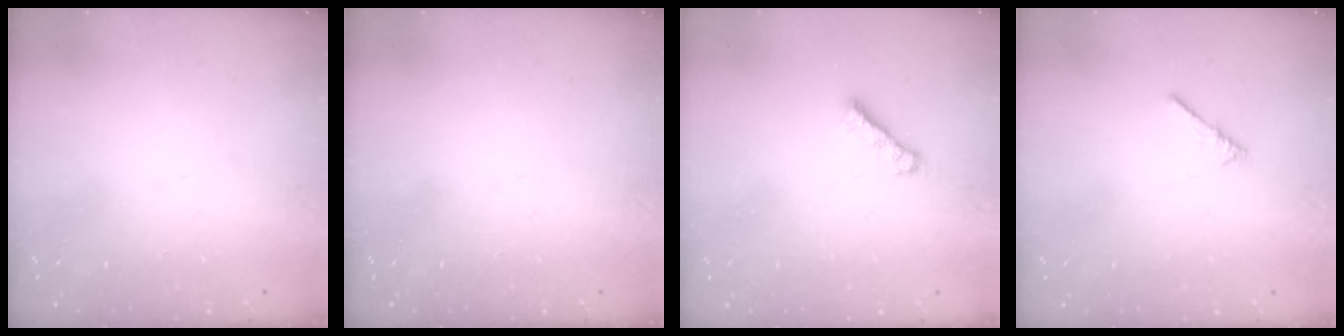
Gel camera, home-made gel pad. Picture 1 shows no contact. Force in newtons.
{"total": 0.0}
{"total": 1.9, "press": 1.8, "slide": 0.6}
{"total": 0.0}